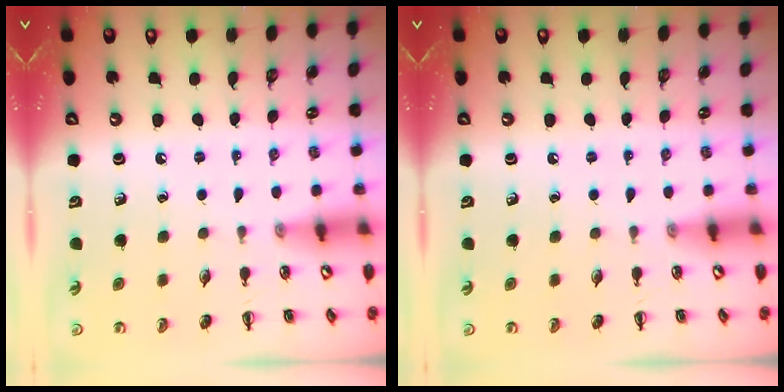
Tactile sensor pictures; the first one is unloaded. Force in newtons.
{"total": 0.0}